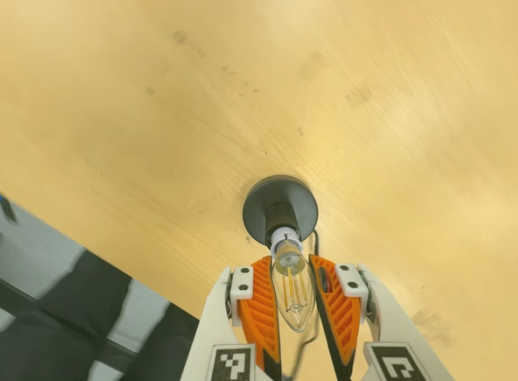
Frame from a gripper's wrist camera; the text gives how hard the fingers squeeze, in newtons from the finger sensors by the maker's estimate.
{"total": 13.2, "left": 12.6, "right": 13.9}